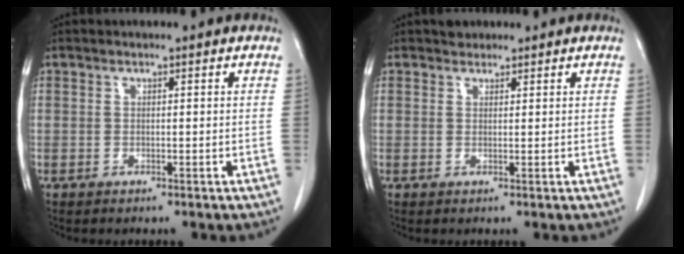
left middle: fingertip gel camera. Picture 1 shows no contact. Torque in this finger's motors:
{"motor_torque": [-0.09, 0.10, -0.06, -0.01]}